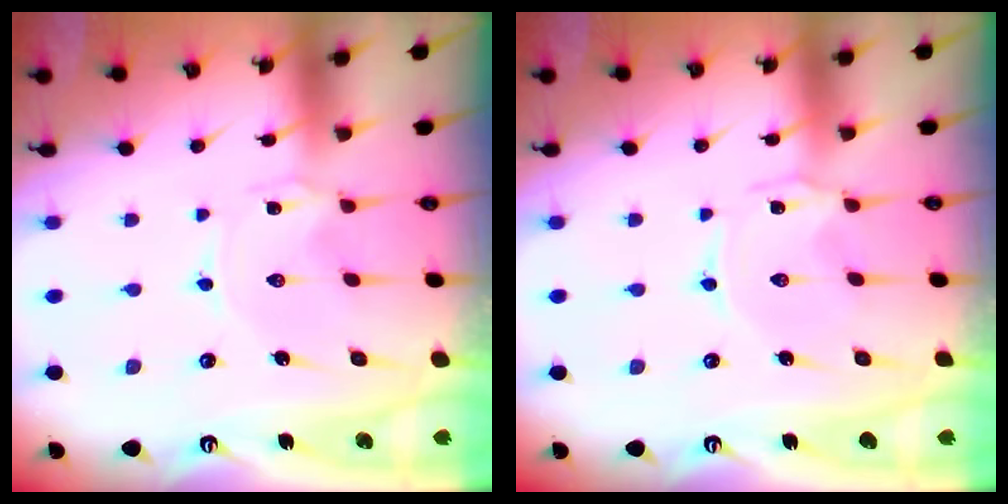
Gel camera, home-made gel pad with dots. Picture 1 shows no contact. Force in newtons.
{"total": 0.0}